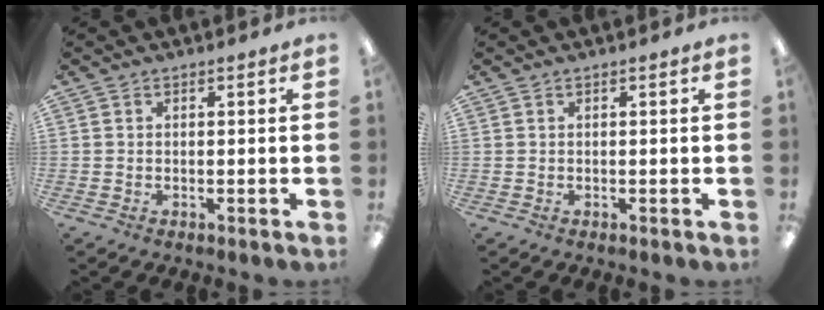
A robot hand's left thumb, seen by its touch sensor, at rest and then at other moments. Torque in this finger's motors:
{"motor_torque": [0.01, 0.00, 0.01, -0.01, 0.00]}